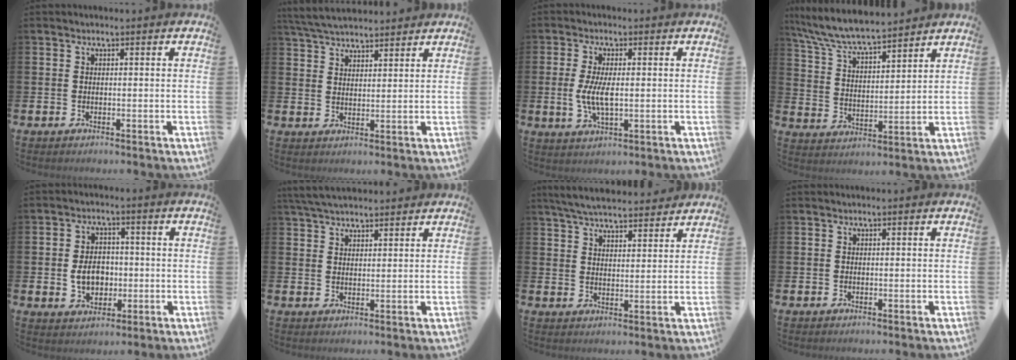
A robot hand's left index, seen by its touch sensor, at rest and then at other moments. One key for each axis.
{"total": 4.7, "fx": 4.5, "fy": 0.9, "fz": 0.9, "tx": -0.037, "ty": -0.016, "tz": 0.085}
{"total": 5.0, "fx": 0.0, "fy": 2.0, "fz": 4.5, "tx": -0.087, "ty": 0.001, "tz": -0.004}
{"total": 7.3, "fx": 7.0, "fy": 0.7, "fz": 2.1, "tx": -0.072, "ty": -0.043, "tz": 0.124}
{"total": 5.0, "fx": -0.5, "fy": 3.9, "fz": 3.1, "tx": -0.045, "ty": 0.003, "tz": -0.017}
{"total": 4.6, "fx": 4.3, "fy": 1.0, "fz": 1.3, "tx": -0.035, "ty": -0.012, "tz": 0.081}
{"total": 5.8, "fx": 5.6, "fy": 0.8, "fz": 1.1, "tx": -0.036, "ty": -0.028, "tz": 0.101}
{"total": 0.0}